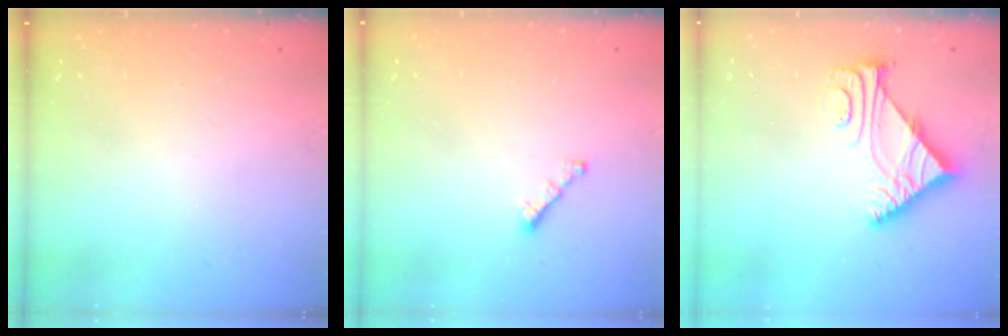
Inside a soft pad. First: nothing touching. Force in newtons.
{"total": 1.6, "press": 1.5, "slide": 0.5}
{"total": 5.6, "press": 5.5, "slide": 0.8}